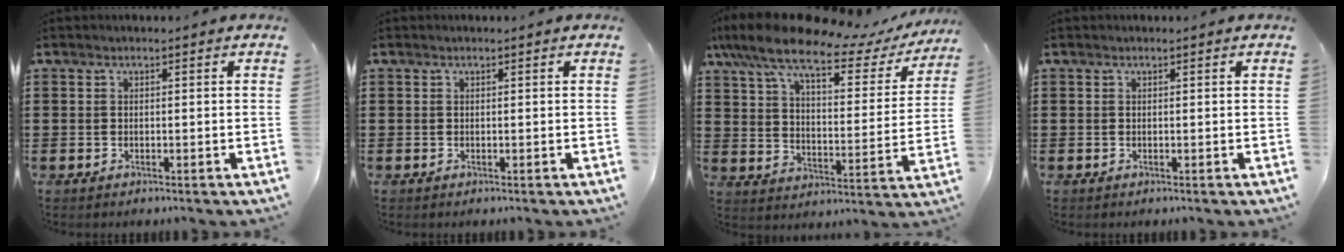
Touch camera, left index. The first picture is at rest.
{"total": 0.0}
{"total": 11.7, "force": [8.7, 2.8, 7.2], "torque": [-0.154, -0.042, 0.143]}
{"total": 0.0}